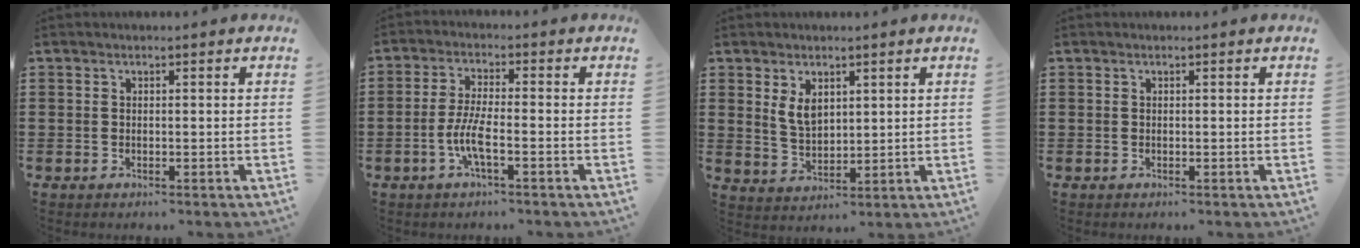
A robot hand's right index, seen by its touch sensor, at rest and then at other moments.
{"total": 5.2, "force": [-2.1, 0.8, 4.7], "torque": [-0.108, -0.010, -0.045]}
{"total": 4.2, "force": [2.0, 2.4, 2.8], "torque": [-0.054, 0.002, 0.035]}
{"total": 0.0}